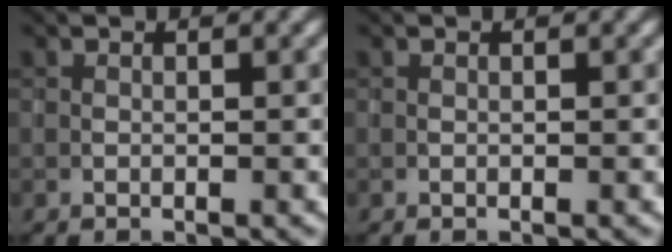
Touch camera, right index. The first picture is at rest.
{"total": 0.0}